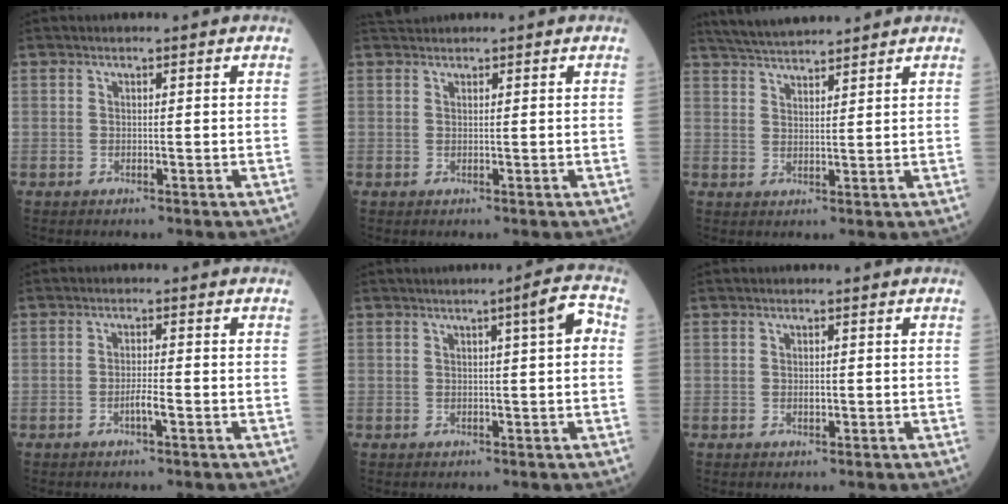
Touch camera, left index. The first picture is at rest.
{"total": 1.3, "force": [1.3, 0.1, 0.0], "torque": [-0.010, 0.017, 0.029]}
{"total": 8.0, "force": [7.5, 0.7, 2.7], "torque": [-0.055, 0.027, 0.127]}
{"total": 2.0, "force": [-1.0, 0.1, 1.7], "torque": [-0.032, -0.004, -0.021]}
{"total": 3.6, "force": [0.8, 0.1, 3.5], "torque": [-0.046, 0.011, 0.008]}
{"total": 0.8, "force": [-0.2, 0.5, 0.6], "torque": [-0.011, -0.004, -0.003]}